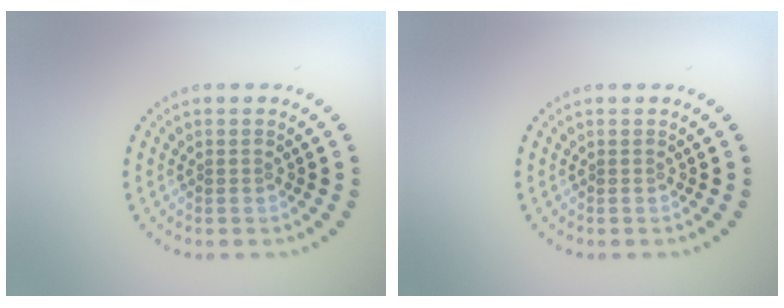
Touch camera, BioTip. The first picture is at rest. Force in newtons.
{"total": 0.0}